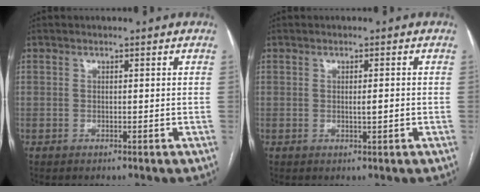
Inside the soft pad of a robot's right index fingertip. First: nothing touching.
{"total": 1.4, "force": [-0.1, 0.1, 1.4], "torque": [-0.026, -0.001, -0.001]}